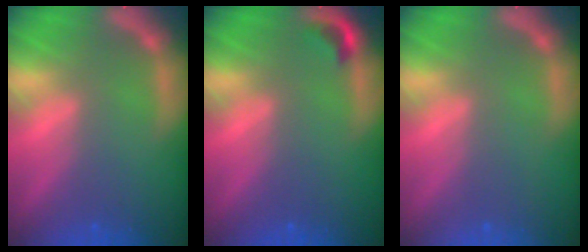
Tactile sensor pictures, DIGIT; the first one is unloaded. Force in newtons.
{"total": 1.4}
{"total": 0.0}